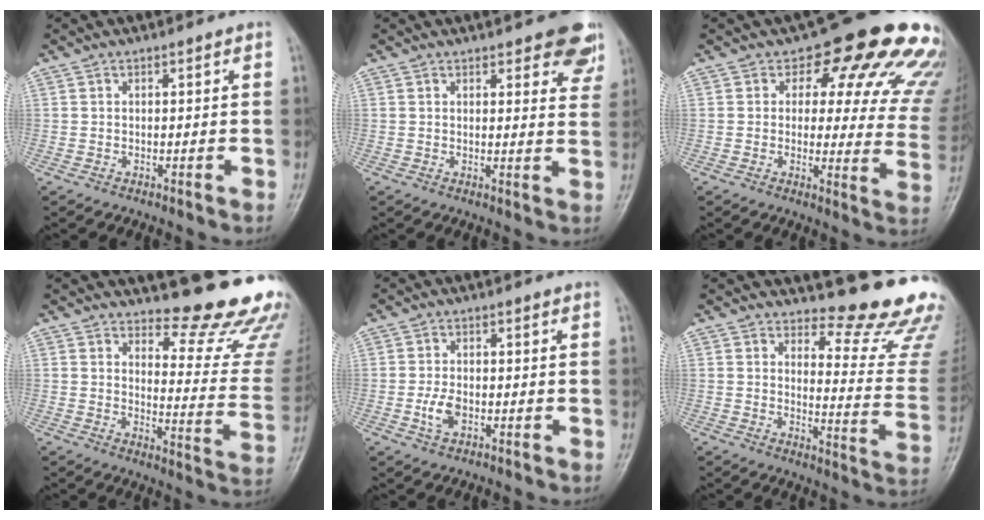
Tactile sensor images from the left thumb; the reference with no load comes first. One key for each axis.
{"total": 9.1, "fx": 6.3, "fy": 3.2, "fz": 5.7, "tx": -0.032, "ty": -0.028, "tz": 0.064}
{"total": 19.6, "fx": 13.1, "fy": 9.3, "fz": 11.1, "tx": -0.077, "ty": -0.058, "tz": 0.130}
{"total": 17.4, "fx": 15.6, "fy": 3.7, "fz": 6.7, "tx": -0.041, "ty": -0.173, "tz": 0.179}
{"total": 3.7, "fx": -1.0, "fy": 2.2, "fz": 2.8, "tx": -0.054, "ty": 0.003, "tz": -0.020}
{"total": 16.0, "fx": 15.0, "fy": 2.7, "fz": 4.6, "tx": -0.021, "ty": -0.180, "tz": 0.165}